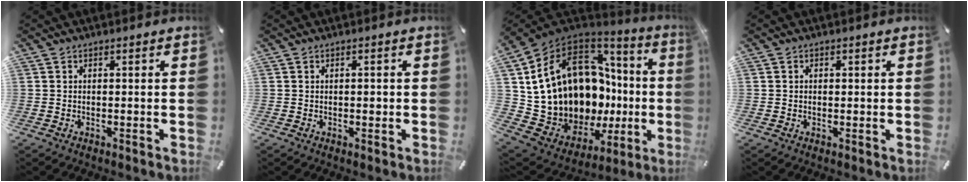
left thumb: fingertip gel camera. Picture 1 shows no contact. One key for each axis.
{"total": 0.9, "fx": 0.0, "fy": 0.6, "fz": 0.7, "tx": -0.014, "ty": 0.002, "tz": -0.002}
{"total": 18.7, "fx": 3.3, "fy": 13.4, "fz": 12.5, "tx": -0.197, "ty": -0.089, "tz": 0.120}
{"total": 0.9, "fx": 0.1, "fy": 0.8, "fz": 0.4, "tx": -0.008, "ty": 0.004, "tz": 0.001}